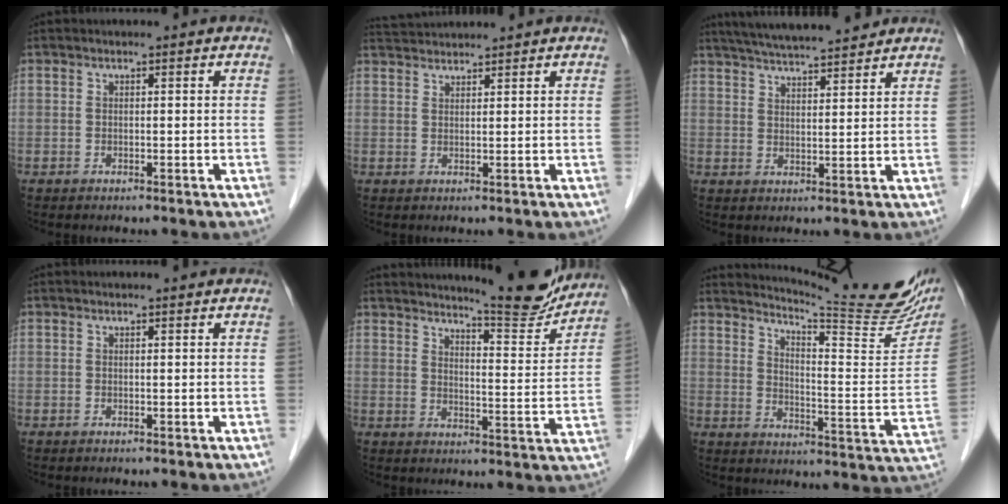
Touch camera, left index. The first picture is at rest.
{"total": 4.2, "force": [4.2, -0.3, 0.5], "torque": [-0.014, 0.031, 0.079]}
{"total": 12.6, "force": [11.4, 0.9, 5.3], "torque": [-0.092, 0.021, 0.173]}
{"total": 0.6, "force": [0.6, -0.1, 0.2], "torque": [-0.009, -0.001, 0.009]}
{"total": 12.6, "force": [12.0, 0.4, 3.9], "torque": [-0.053, -0.033, 0.155]}
{"total": 21.2, "force": [19.1, 0.2, 9.1], "torque": [-0.140, -0.089, 0.243]}